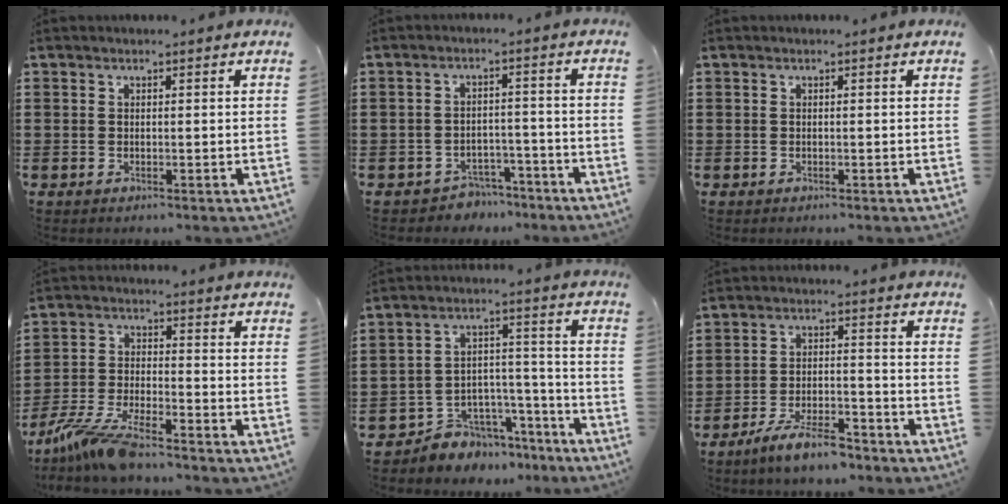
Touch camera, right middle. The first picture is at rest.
{"total": 3.6, "force": [-3.5, 1.0, -0.1], "torque": [-0.007, 0.004, -0.075]}
{"total": 0.0}
{"total": 7.8, "force": [-6.9, 0.4, 3.6], "torque": [-0.092, -0.010, -0.137]}
{"total": 5.9, "force": [-5.2, 2.8, -0.4], "torque": [-0.002, 0.016, -0.101]}
{"total": 7.1, "force": [-5.9, 1.2, 3.6], "torque": [-0.074, 0.001, -0.113]}